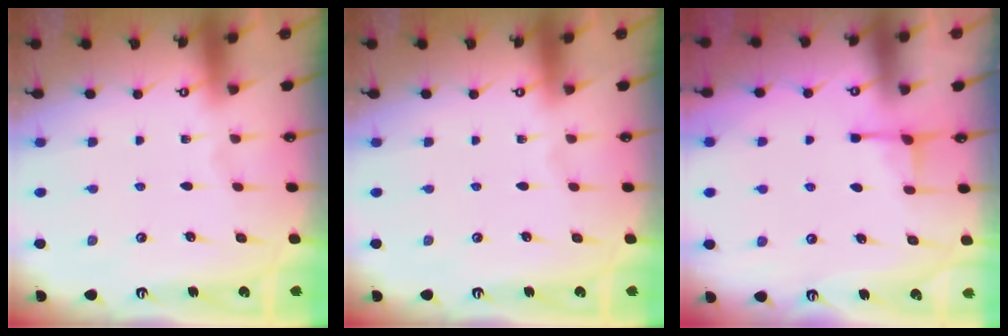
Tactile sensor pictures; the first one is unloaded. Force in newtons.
{"total": 0.0}
{"total": 2.9, "press": 2.8, "slide": 0.5}